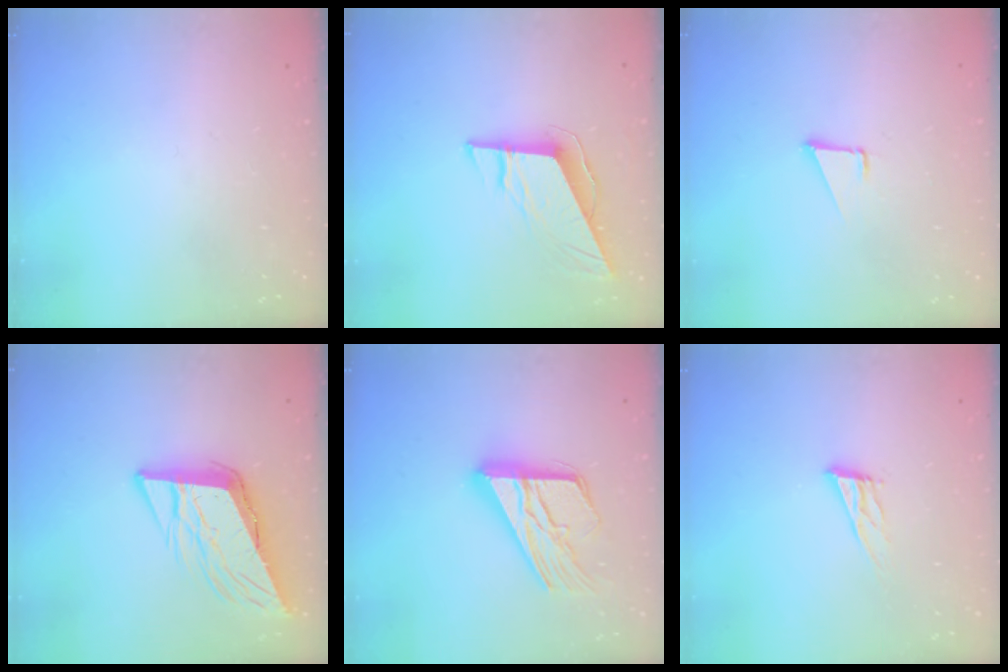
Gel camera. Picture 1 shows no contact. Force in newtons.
{"total": 9.3, "press": 9.2, "slide": 1.3}
{"total": 1.6, "press": 1.5, "slide": 0.1}
{"total": 10.6, "press": 10.2, "slide": 2.8}
{"total": 20.0, "press": 20.0, "slide": 1.8}
{"total": 9.3, "press": 9.0, "slide": 2.5}